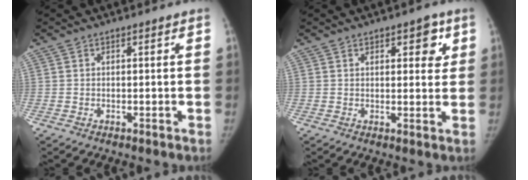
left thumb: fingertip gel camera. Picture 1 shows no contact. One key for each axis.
{"total": 5.8, "fx": 2.6, "fy": 2.8, "fz": 4.3, "tx": -0.027, "ty": -0.010, "tz": 0.030}